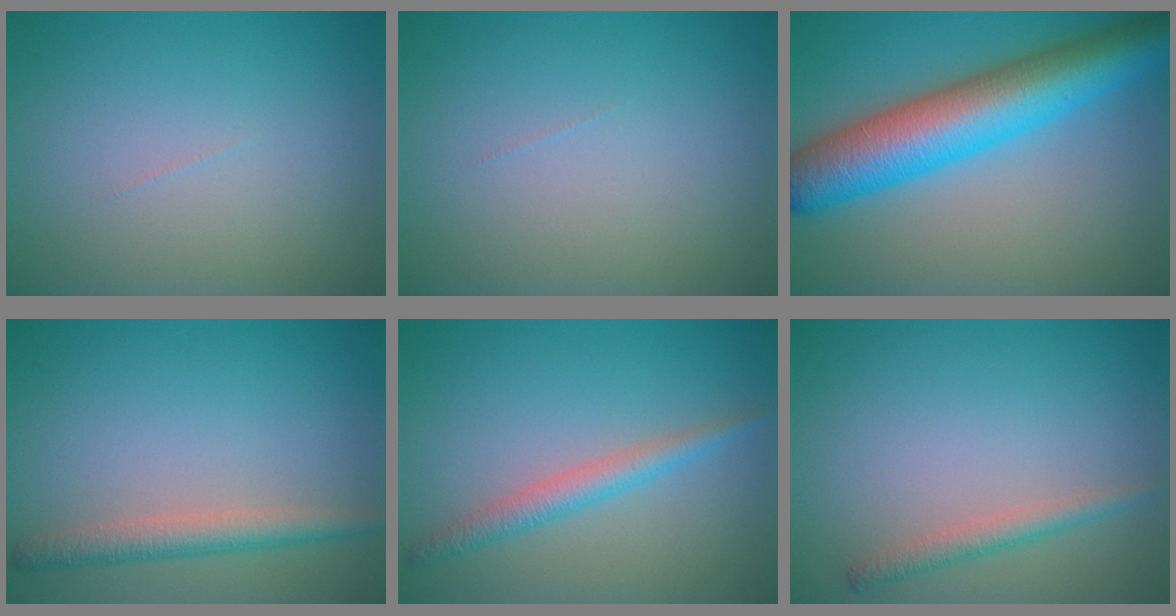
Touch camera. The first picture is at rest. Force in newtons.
{"total": 0.0}
{"total": 10.5, "press": 10.5, "slide": 0.3}
{"total": 2.9, "press": 2.9, "slide": 0.1}
{"total": 2.4, "press": 2.4, "slide": 0.0}
{"total": 1.8, "press": 1.8, "slide": 0.1}